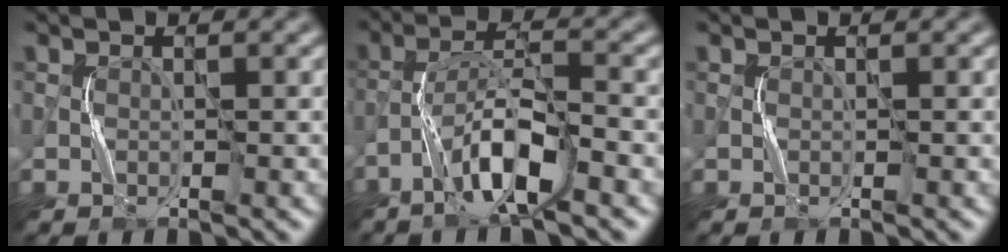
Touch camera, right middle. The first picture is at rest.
{"total": 5.6, "force": [-3.3, 0.8, 4.5], "torque": [-0.084, 0.016, -0.063]}
{"total": 0.0}